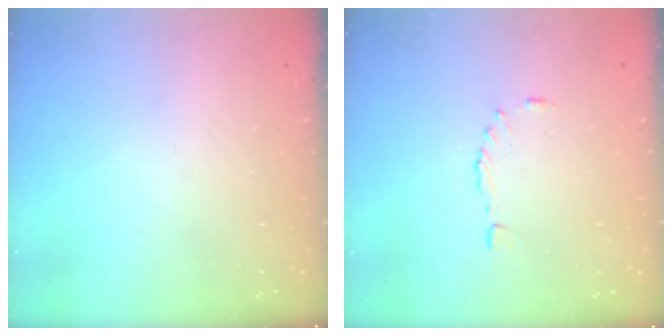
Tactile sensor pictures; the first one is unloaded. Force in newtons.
{"total": 4.2, "press": 4.1, "slide": 0.5}